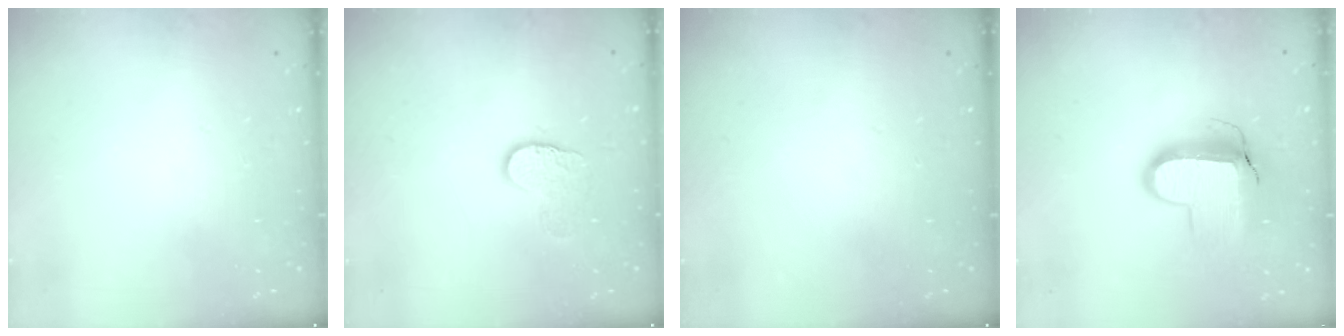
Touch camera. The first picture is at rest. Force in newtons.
{"total": 6.9, "press": 6.8, "slide": 0.5}
{"total": 0.0}
{"total": 12.8, "press": 12.8, "slide": 1.0}